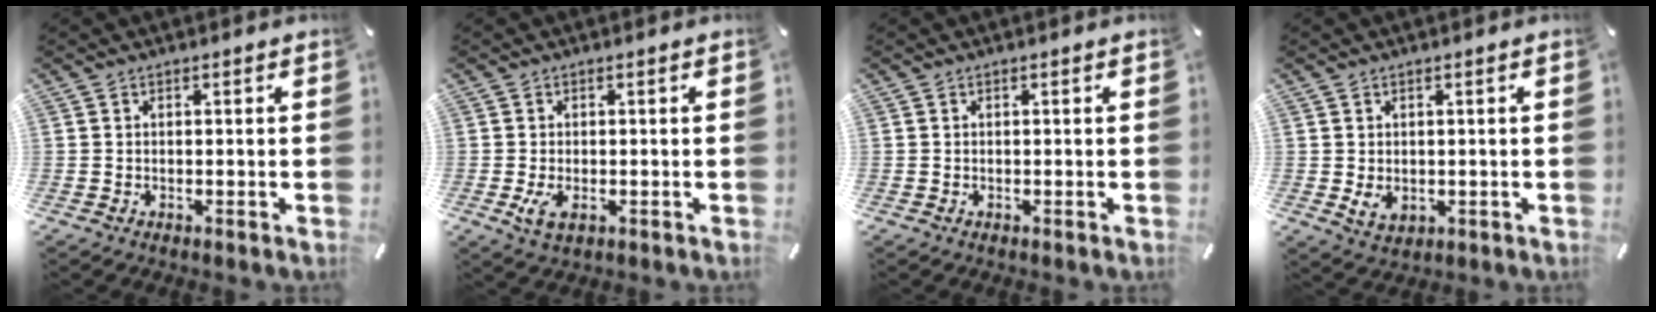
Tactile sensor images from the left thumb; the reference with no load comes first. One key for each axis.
{"total": 3.8, "fx": -0.7, "fy": 2.1, "fz": 3.1, "tx": -0.072, "ty": -0.010, "tz": -0.018}
{"total": 0.0}
{"total": 3.1, "fx": 0.2, "fy": 2.6, "fz": 1.7, "tx": -0.021, "ty": -0.006, "tz": 0.002}